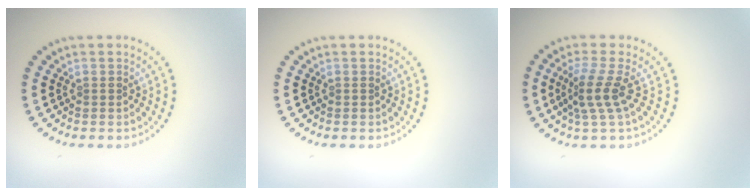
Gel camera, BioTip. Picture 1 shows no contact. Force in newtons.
{"total": 0.0}
{"total": 2.9, "press": 2.0, "slide": 2.1}